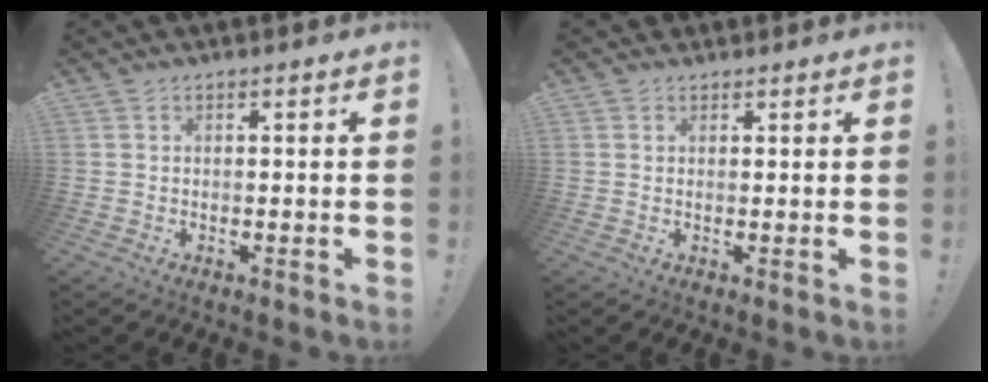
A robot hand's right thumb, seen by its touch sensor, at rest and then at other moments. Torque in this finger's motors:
{"motor_torque": [0.44, 1.14, 0.91, 1.23, 0.01]}